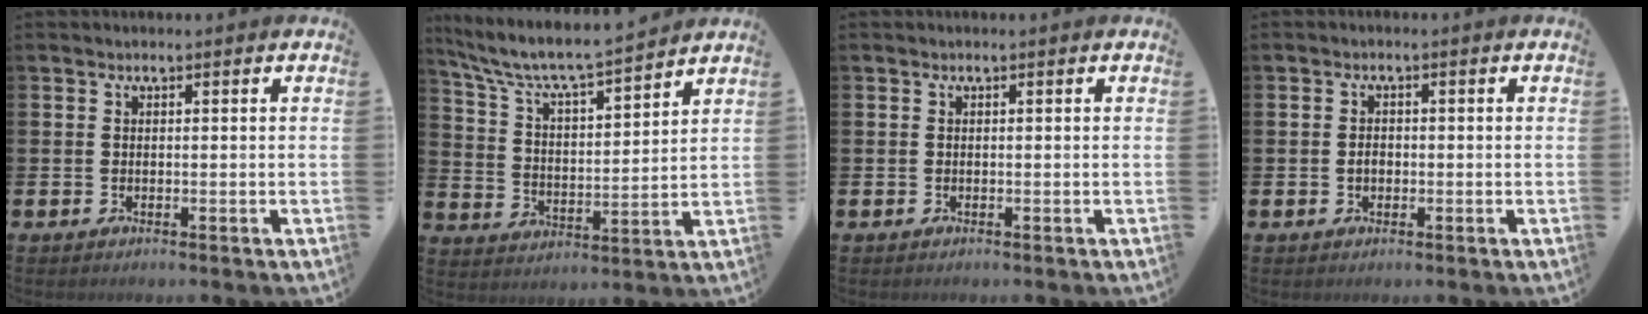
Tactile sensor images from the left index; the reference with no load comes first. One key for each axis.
{"total": 7.2, "fx": 6.9, "fy": 0.5, "fz": 2.3, "tx": -0.078, "ty": -0.052, "tz": 0.115}
{"total": 0.0}
{"total": 1.4, "fx": -0.2, "fy": 1.0, "fz": 0.9, "tx": -0.007, "ty": 0.004, "tz": -0.007}